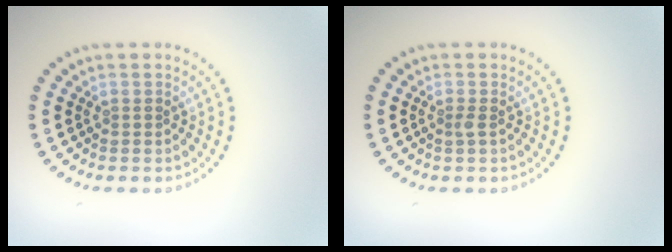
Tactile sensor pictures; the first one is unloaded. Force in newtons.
{"total": 0.6, "press": 0.5, "slide": 0.3}